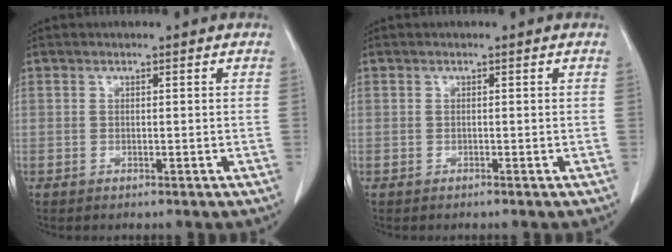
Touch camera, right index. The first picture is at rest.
{"total": 0.0}